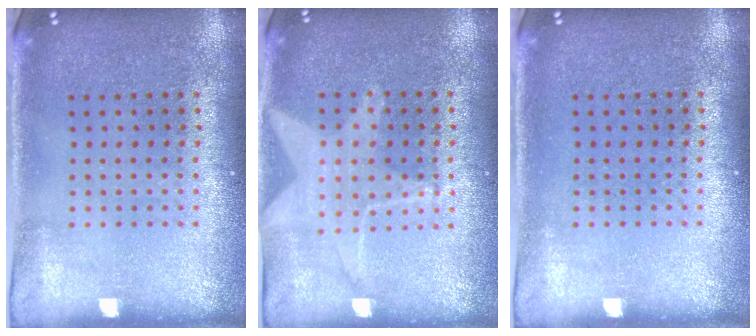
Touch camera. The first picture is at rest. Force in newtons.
{"total": 1.4, "press": 1.4, "slide": 0.3}
{"total": 0.0}